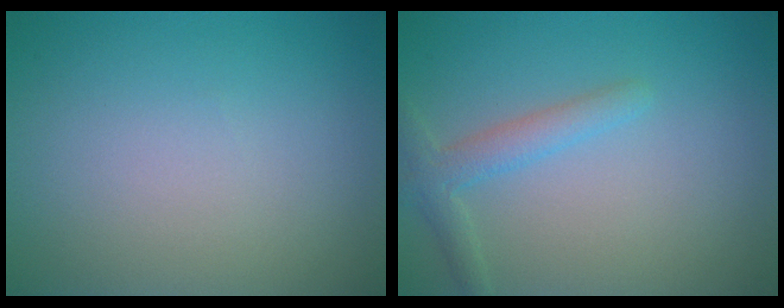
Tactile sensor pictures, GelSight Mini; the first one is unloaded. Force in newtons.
{"total": 2.3, "press": 2.3, "slide": 0.1}